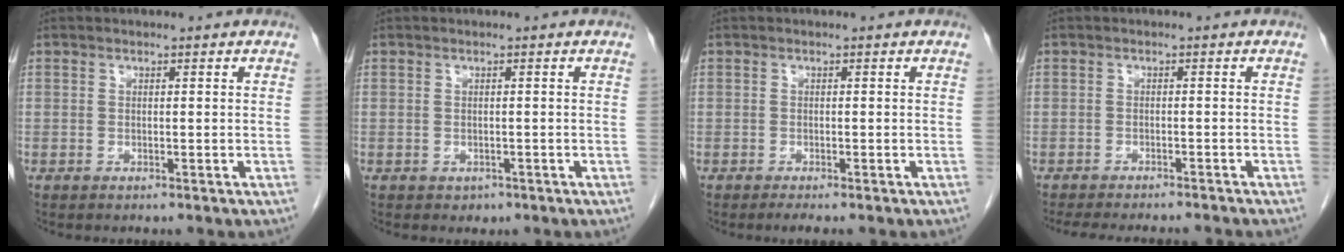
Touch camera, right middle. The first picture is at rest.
{"total": 1.0, "force": [-0.5, 0.8, 0.3], "torque": [-0.005, 0.002, -0.003]}
{"total": 1.3, "force": [-1.0, 0.2, 0.7], "torque": [-0.014, -0.004, -0.016]}
{"total": 10.9, "force": [-10.0, 1.0, 4.2], "torque": [-0.053, -0.009, -0.128]}